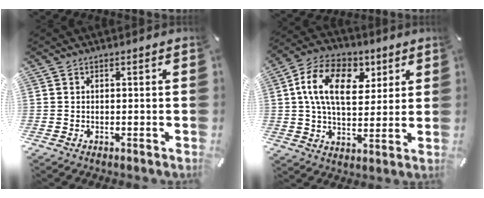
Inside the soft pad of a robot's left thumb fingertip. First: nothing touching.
{"total": 15.4, "force": [4.7, 10.0, 10.8], "torque": [-0.182, 0.007, 0.085]}